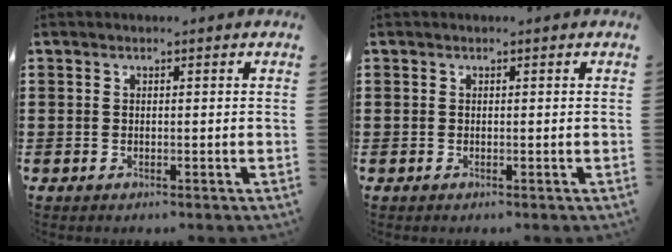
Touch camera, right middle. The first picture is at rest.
{"total": 0.0}